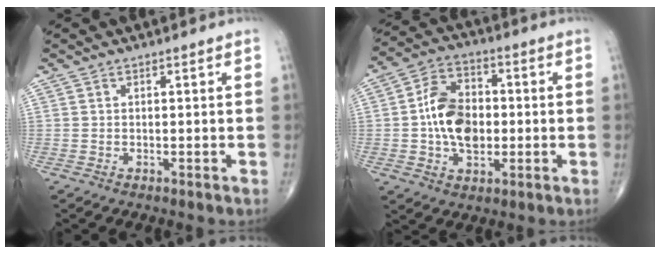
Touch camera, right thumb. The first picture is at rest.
{"total": 12.0, "force": [-0.6, 8.0, 8.9], "torque": [-0.134, 0.017, -0.016]}